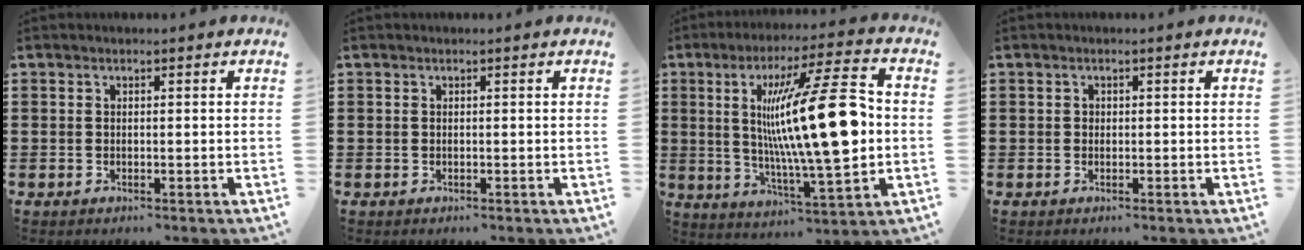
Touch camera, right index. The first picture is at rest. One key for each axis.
{"total": 0.0}
{"total": 18.8, "fx": 1.6, "fy": 4.1, "fz": 18.2, "tx": -0.303, "ty": -0.004, "tz": 0.019}
{"total": 0.6, "fx": 0.0, "fy": 0.6, "fz": 0.1, "tx": -0.004, "ty": 0.005, "tz": -0.001}